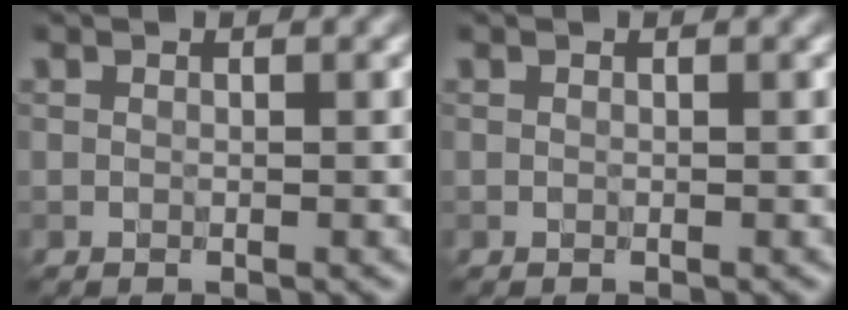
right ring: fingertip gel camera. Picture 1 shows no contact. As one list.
[{"total": 0.0}]